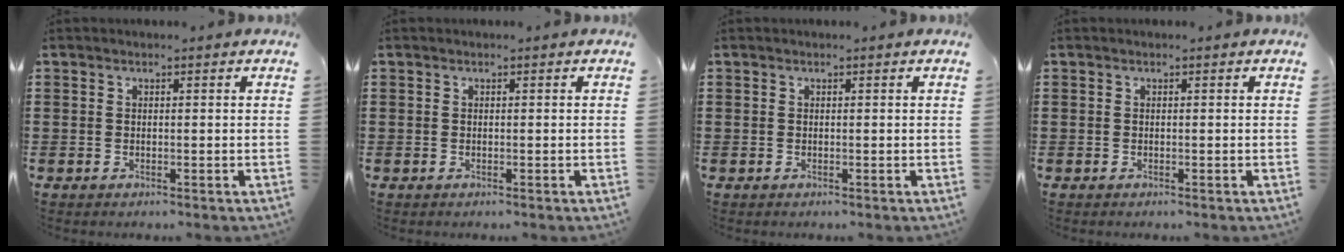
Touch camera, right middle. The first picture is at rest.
{"total": 0.0}
{"total": 0.0}
{"total": 0.0}